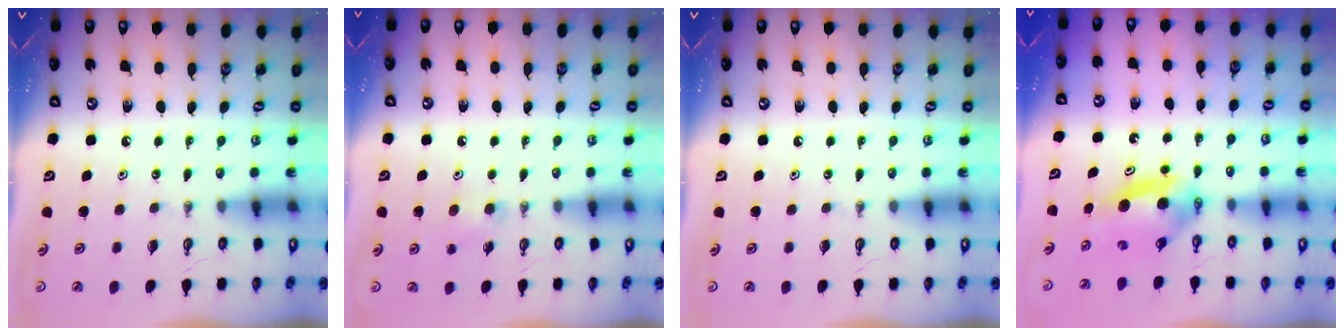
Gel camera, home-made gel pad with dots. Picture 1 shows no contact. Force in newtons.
{"total": 4.8, "press": 4.2, "slide": 2.3}
{"total": 0.0}
{"total": 7.0, "press": 6.3, "slide": 3.0}